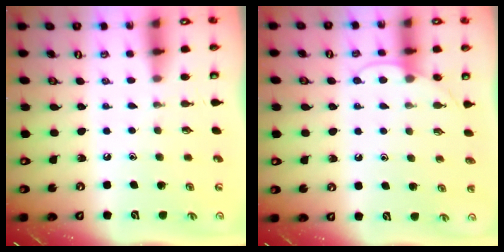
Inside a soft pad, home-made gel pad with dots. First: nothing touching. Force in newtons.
{"total": 6.6, "press": 6.6, "slide": 0.6}